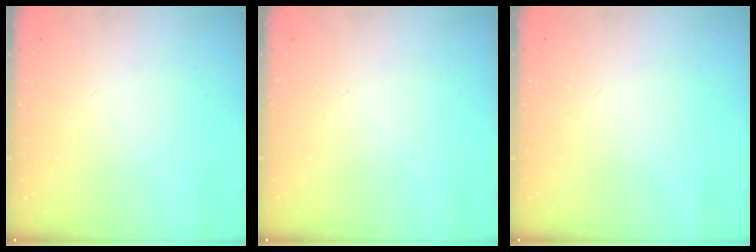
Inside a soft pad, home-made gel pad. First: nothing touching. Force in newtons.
{"total": 0.0}
{"total": 0.0}